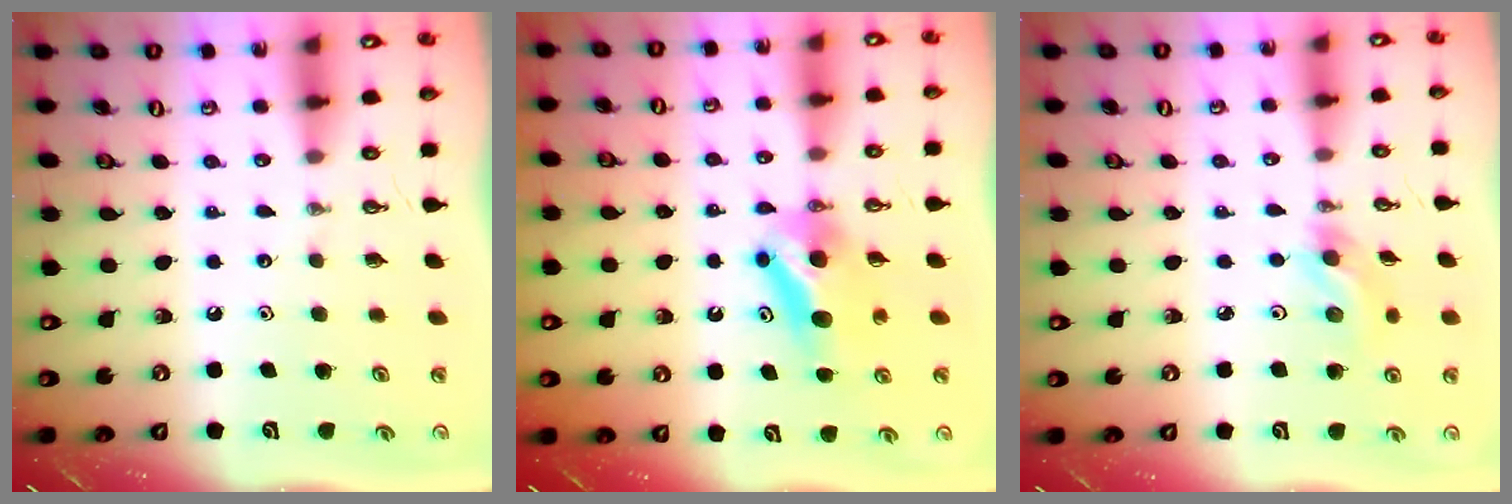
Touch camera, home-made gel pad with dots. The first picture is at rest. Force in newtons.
{"total": 6.8, "press": 6.3, "slide": 2.5}
{"total": 6.5, "press": 6.2, "slide": 2.0}